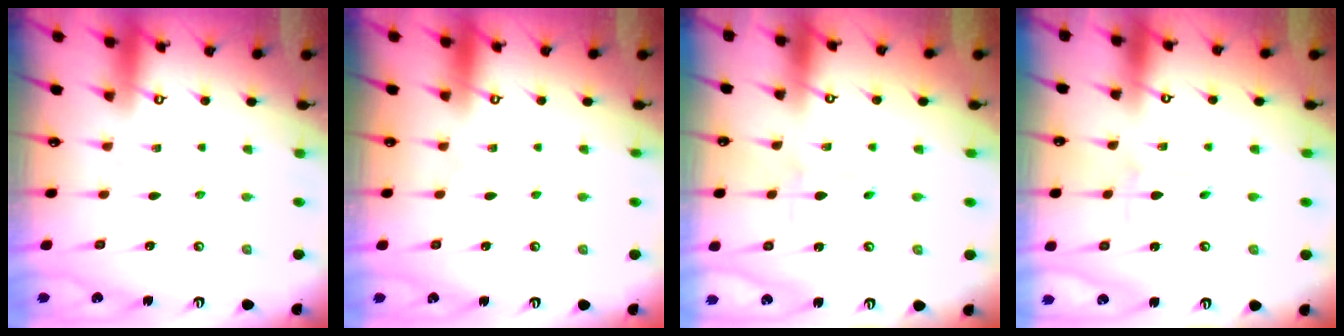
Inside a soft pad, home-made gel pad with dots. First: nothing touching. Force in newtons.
{"total": 0.0}
{"total": 1.9, "press": 1.9, "slide": 0.3}
{"total": 2.0, "press": 2.0, "slide": 0.2}